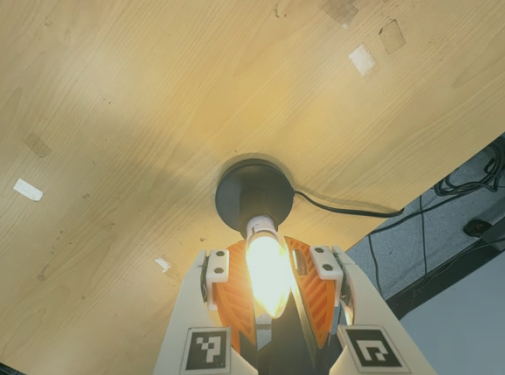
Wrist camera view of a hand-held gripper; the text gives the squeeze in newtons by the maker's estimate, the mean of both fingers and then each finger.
{"total": 14.4, "left": 13.8, "right": 15.0}